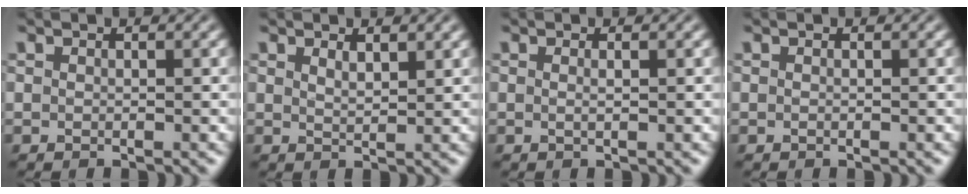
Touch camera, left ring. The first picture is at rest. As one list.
[{"total": 1.5, "force": [1.1, 0.4, 1.0], "torque": [-0.018, -0.001, 0.021]}, {"total": 1.0, "force": [0.1, 0.3, 0.9], "torque": [-0.011, 0.000, -0.003]}, {"total": 0.0}]